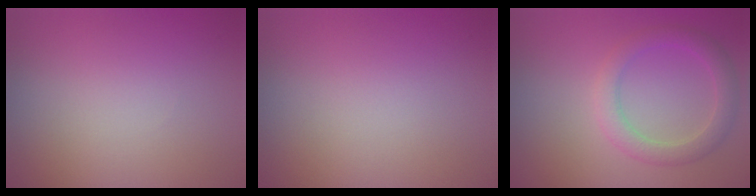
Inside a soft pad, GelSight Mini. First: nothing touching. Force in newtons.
{"total": 0.0}
{"total": 2.9, "press": 2.9, "slide": 0.1}